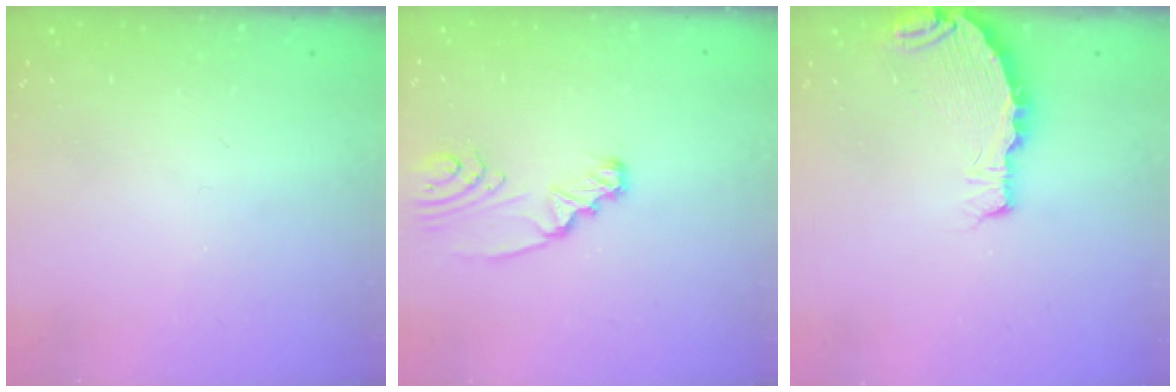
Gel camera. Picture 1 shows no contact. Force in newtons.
{"total": 4.1, "press": 4.1, "slide": 0.4}
{"total": 4.6, "press": 4.6, "slide": 0.4}